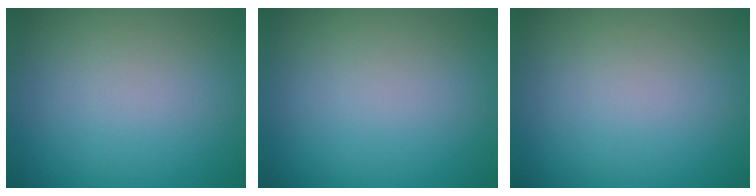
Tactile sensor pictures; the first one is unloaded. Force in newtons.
{"total": 0.0}
{"total": 0.0}